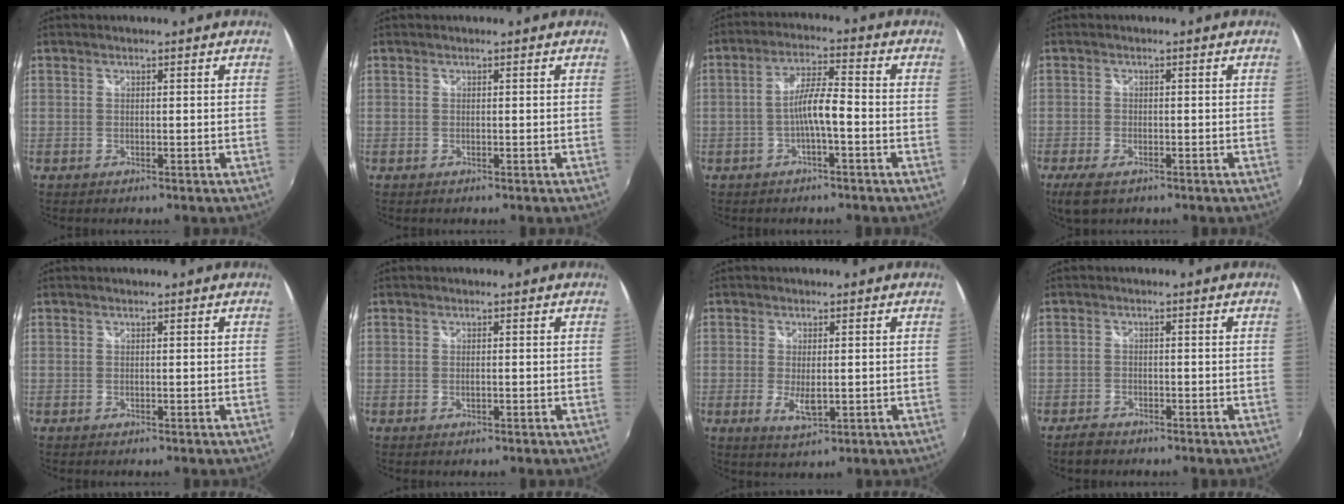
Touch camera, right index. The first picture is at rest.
{"total": 0.0}
{"total": 5.7, "force": [-2.1, 0.6, 5.2], "torque": [-0.103, 0.010, -0.037]}
{"total": 4.9, "force": [-3.2, 2.2, 3.0], "torque": [-0.073, -0.017, -0.057]}
{"total": 0.0}
{"total": 0.6, "force": [-0.1, 0.3, 0.5], "torque": [-0.011, -0.001, -0.003]}
{"total": 4.3, "force": [-0.7, 1.7, 3.9], "torque": [-0.071, -0.011, -0.008]}
{"total": 3.1, "force": [-2.5, 1.5, 0.9], "torque": [-0.030, -0.001, -0.046]}